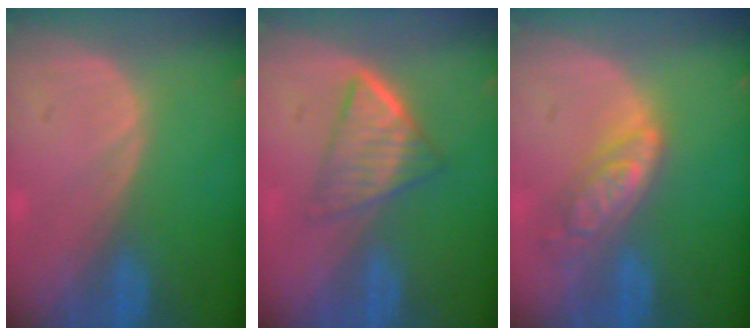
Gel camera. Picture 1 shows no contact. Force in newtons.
{"total": 6.6, "press": 5.6, "slide": 3.4}
{"total": 6.3, "press": 5.6, "slide": 2.9}